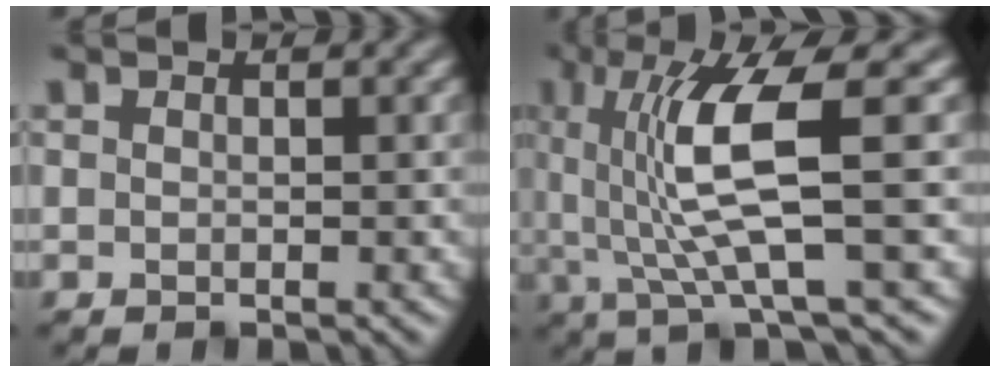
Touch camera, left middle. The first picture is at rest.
{"total": 7.6, "force": [0.8, 1.3, 7.4], "torque": [-0.147, -0.001, 0.020]}